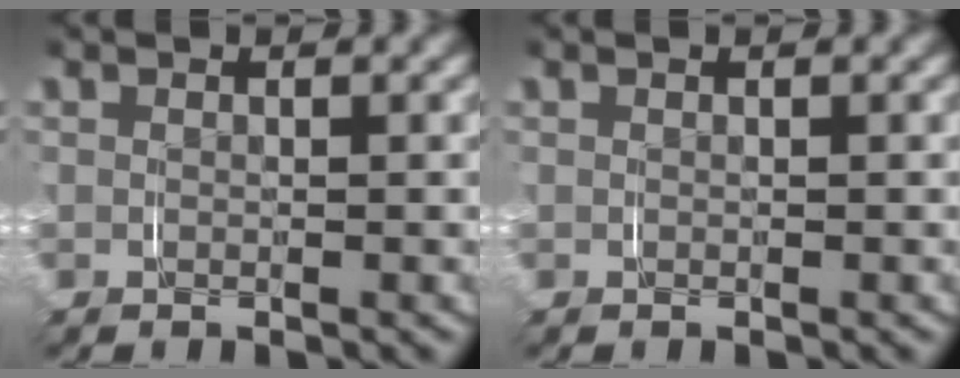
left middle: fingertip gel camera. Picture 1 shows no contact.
{"total": 0.0}